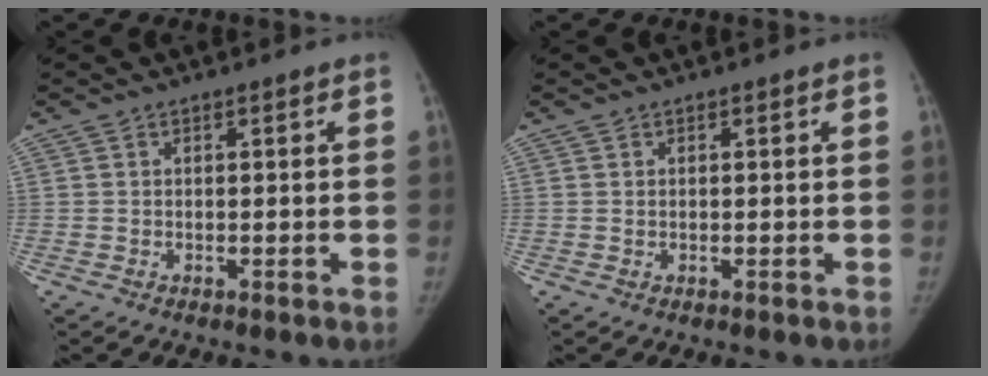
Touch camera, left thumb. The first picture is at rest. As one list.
[{"total": 0.0}]